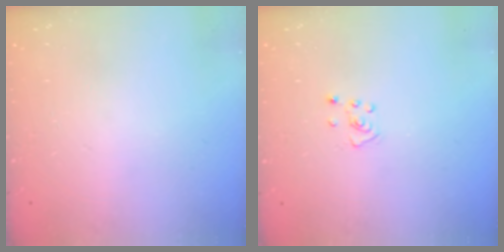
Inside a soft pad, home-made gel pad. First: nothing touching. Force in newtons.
{"total": 3.2, "press": 3.2, "slide": 0.2}